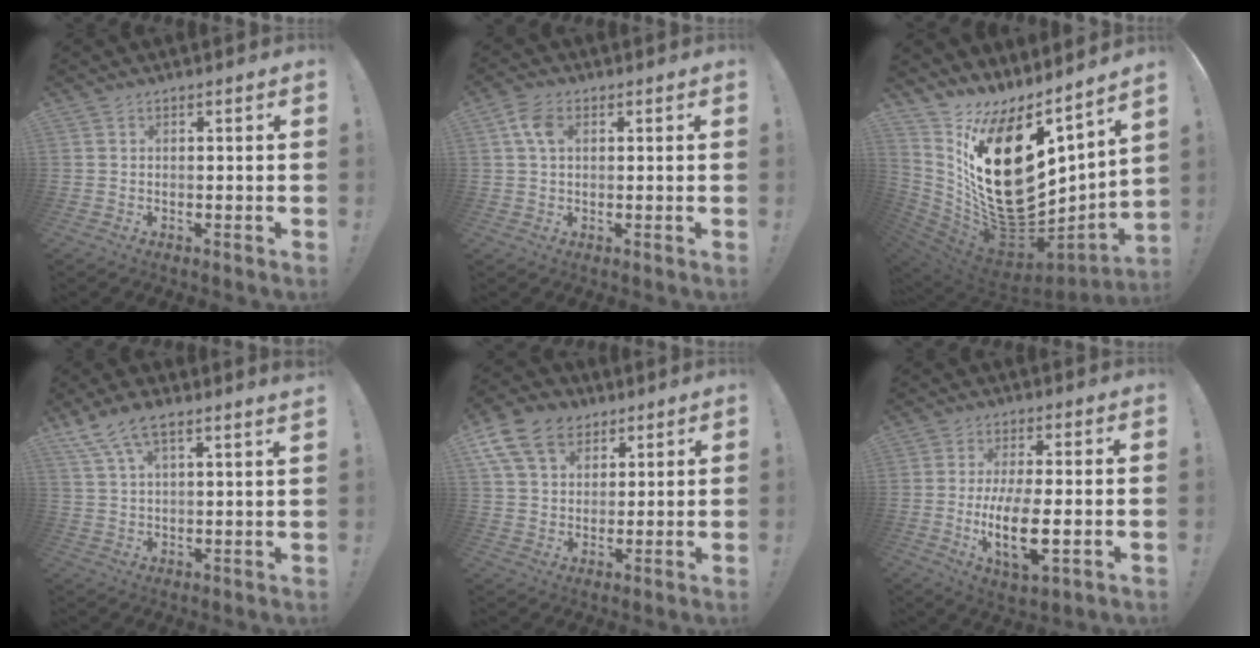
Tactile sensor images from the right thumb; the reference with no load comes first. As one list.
[{"total": 5.7, "force": [1.6, 3.5, 4.2], "torque": [-0.083, 0.006, 0.030]}, {"total": 27.9, "force": [3.3, 16.2, 22.4], "torque": [-0.406, -0.035, 0.096]}, {"total": 7.9, "force": [6.1, 1.3, 4.8], "torque": [-0.100, -0.024, 0.115]}, {"total": 15.0, "force": [7.7, 10.6, 7.3], "torque": [-0.130, -0.035, 0.149]}, {"total": 12.7, "force": [-2.1, 4.6, 11.7], "torque": [-0.219, -0.014, -0.039]}]